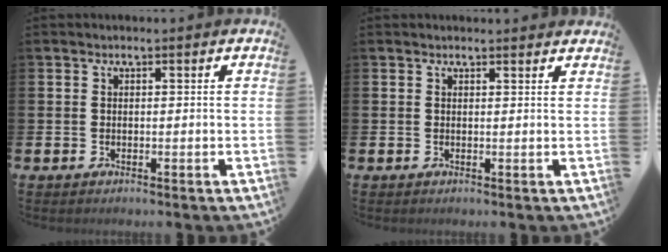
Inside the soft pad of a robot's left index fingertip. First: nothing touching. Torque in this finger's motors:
{"motor_torque": [1.11, -1.04, 0.09, 0.02]}